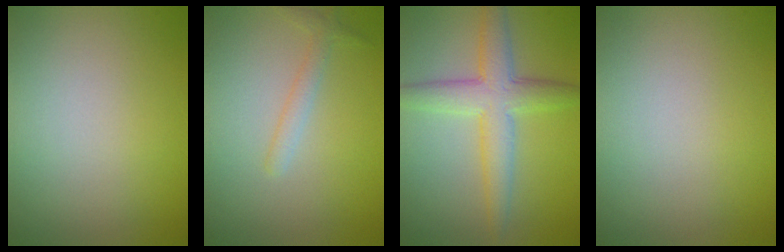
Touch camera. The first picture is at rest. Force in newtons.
{"total": 1.4, "press": 1.4, "slide": 0.1}
{"total": 4.9, "press": 4.9, "slide": 0.2}
{"total": 0.0}